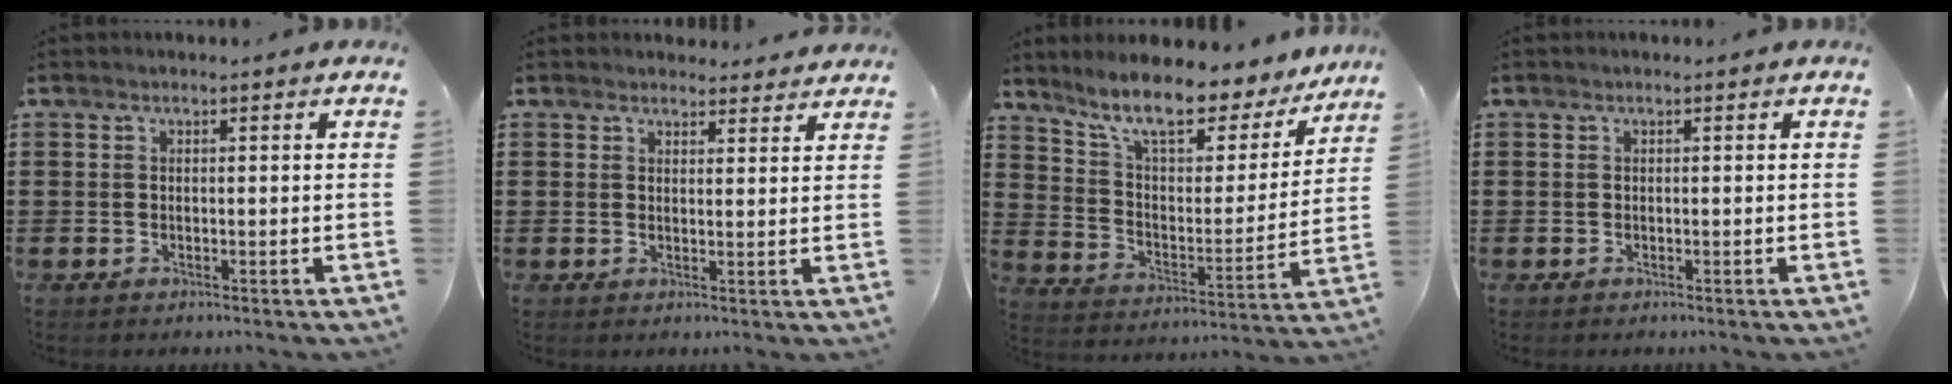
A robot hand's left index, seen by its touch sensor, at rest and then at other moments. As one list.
[{"total": 2.6, "force": [2.5, 0.6, 0.1], "torque": [-0.002, -0.008, 0.046]}, {"total": 10.6, "force": [8.7, 2.0, 5.7], "torque": [-0.130, -0.056, 0.144]}, {"total": 0.0}]